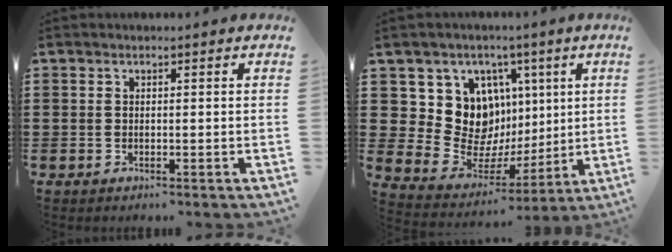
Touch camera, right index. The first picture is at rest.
{"total": 12.4, "force": [3.2, 11.1, 4.6], "torque": [-0.106, -0.030, 0.071]}